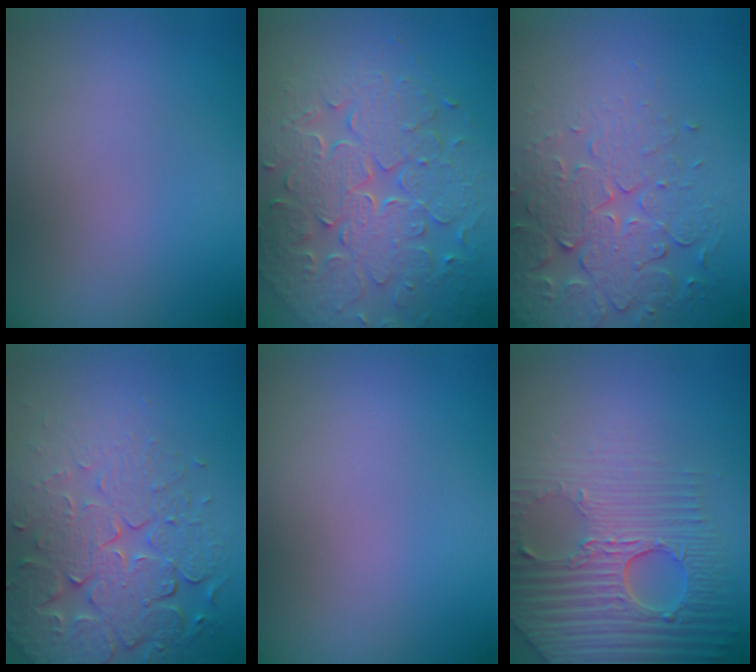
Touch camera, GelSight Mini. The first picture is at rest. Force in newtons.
{"total": 8.7, "press": 6.3, "slide": 6.1}
{"total": 5.1, "press": 4.5, "slide": 2.5}
{"total": 7.6, "press": 5.5, "slide": 5.2}
{"total": 0.0}
{"total": 8.4, "press": 5.8, "slide": 6.1}